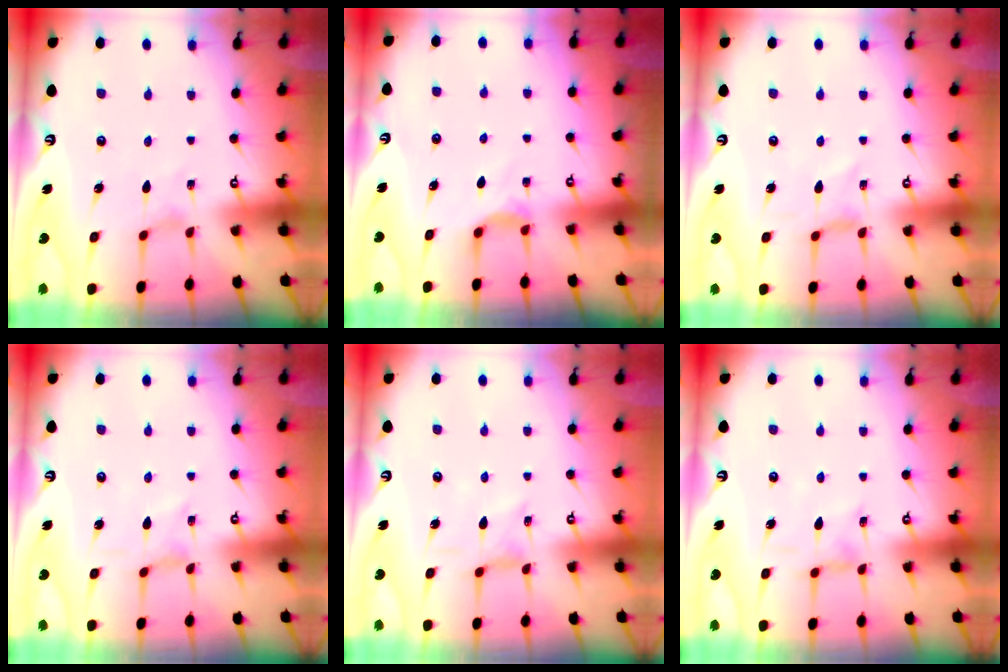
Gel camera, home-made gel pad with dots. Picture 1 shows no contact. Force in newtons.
{"total": 2.9, "press": 2.9, "slide": 0.4}
{"total": 0.0}
{"total": 0.0}
{"total": 1.6, "press": 1.5, "slide": 0.3}
{"total": 1.7, "press": 1.7, "slide": 0.2}